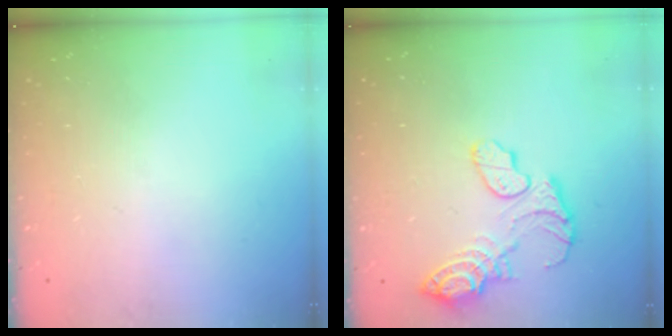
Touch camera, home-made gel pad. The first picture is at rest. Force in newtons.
{"total": 12.7, "press": 12.6, "slide": 1.2}